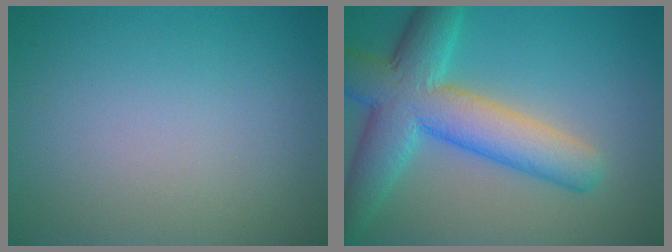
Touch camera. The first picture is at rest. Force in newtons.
{"total": 8.9, "press": 8.9, "slide": 0.0}